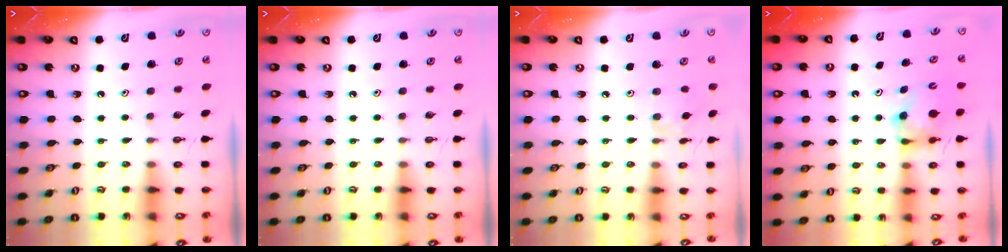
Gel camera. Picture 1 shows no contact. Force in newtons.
{"total": 0.0}
{"total": 2.0, "press": 2.0, "slide": 0.4}
{"total": 6.8, "press": 6.8, "slide": 0.3}